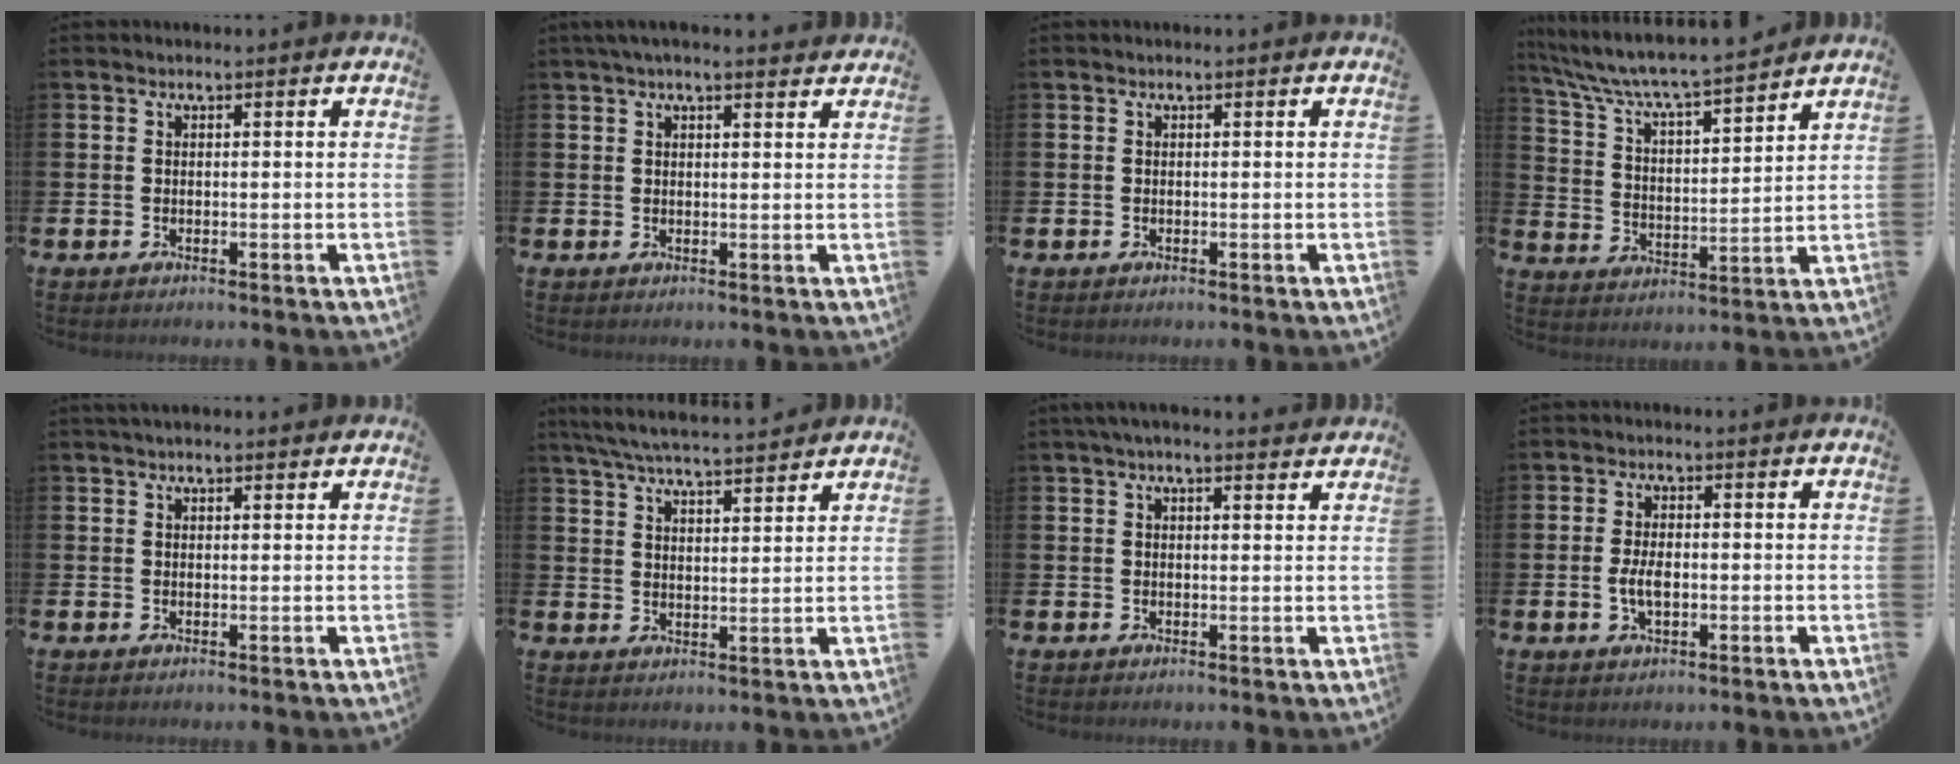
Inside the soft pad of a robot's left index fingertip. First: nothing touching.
{"total": 2.6, "force": [2.2, 0.3, 1.3], "torque": [-0.027, 0.000, 0.039]}
{"total": 0.0}
{"total": 7.0, "force": [6.7, 0.3, 2.2], "torque": [-0.075, -0.054, 0.112]}
{"total": 1.5, "force": [1.4, 0.4, 0.6], "torque": [-0.003, 0.002, 0.023]}
{"total": 6.2, "force": [5.9, 0.3, 1.7], "torque": [-0.053, -0.026, 0.108]}
{"total": 2.6, "force": [2.3, 0.3, 1.2], "torque": [-0.027, -0.001, 0.040]}
{"total": 3.5, "force": [-0.3, 1.7, 3.0], "torque": [-0.046, 0.000, -0.008]}